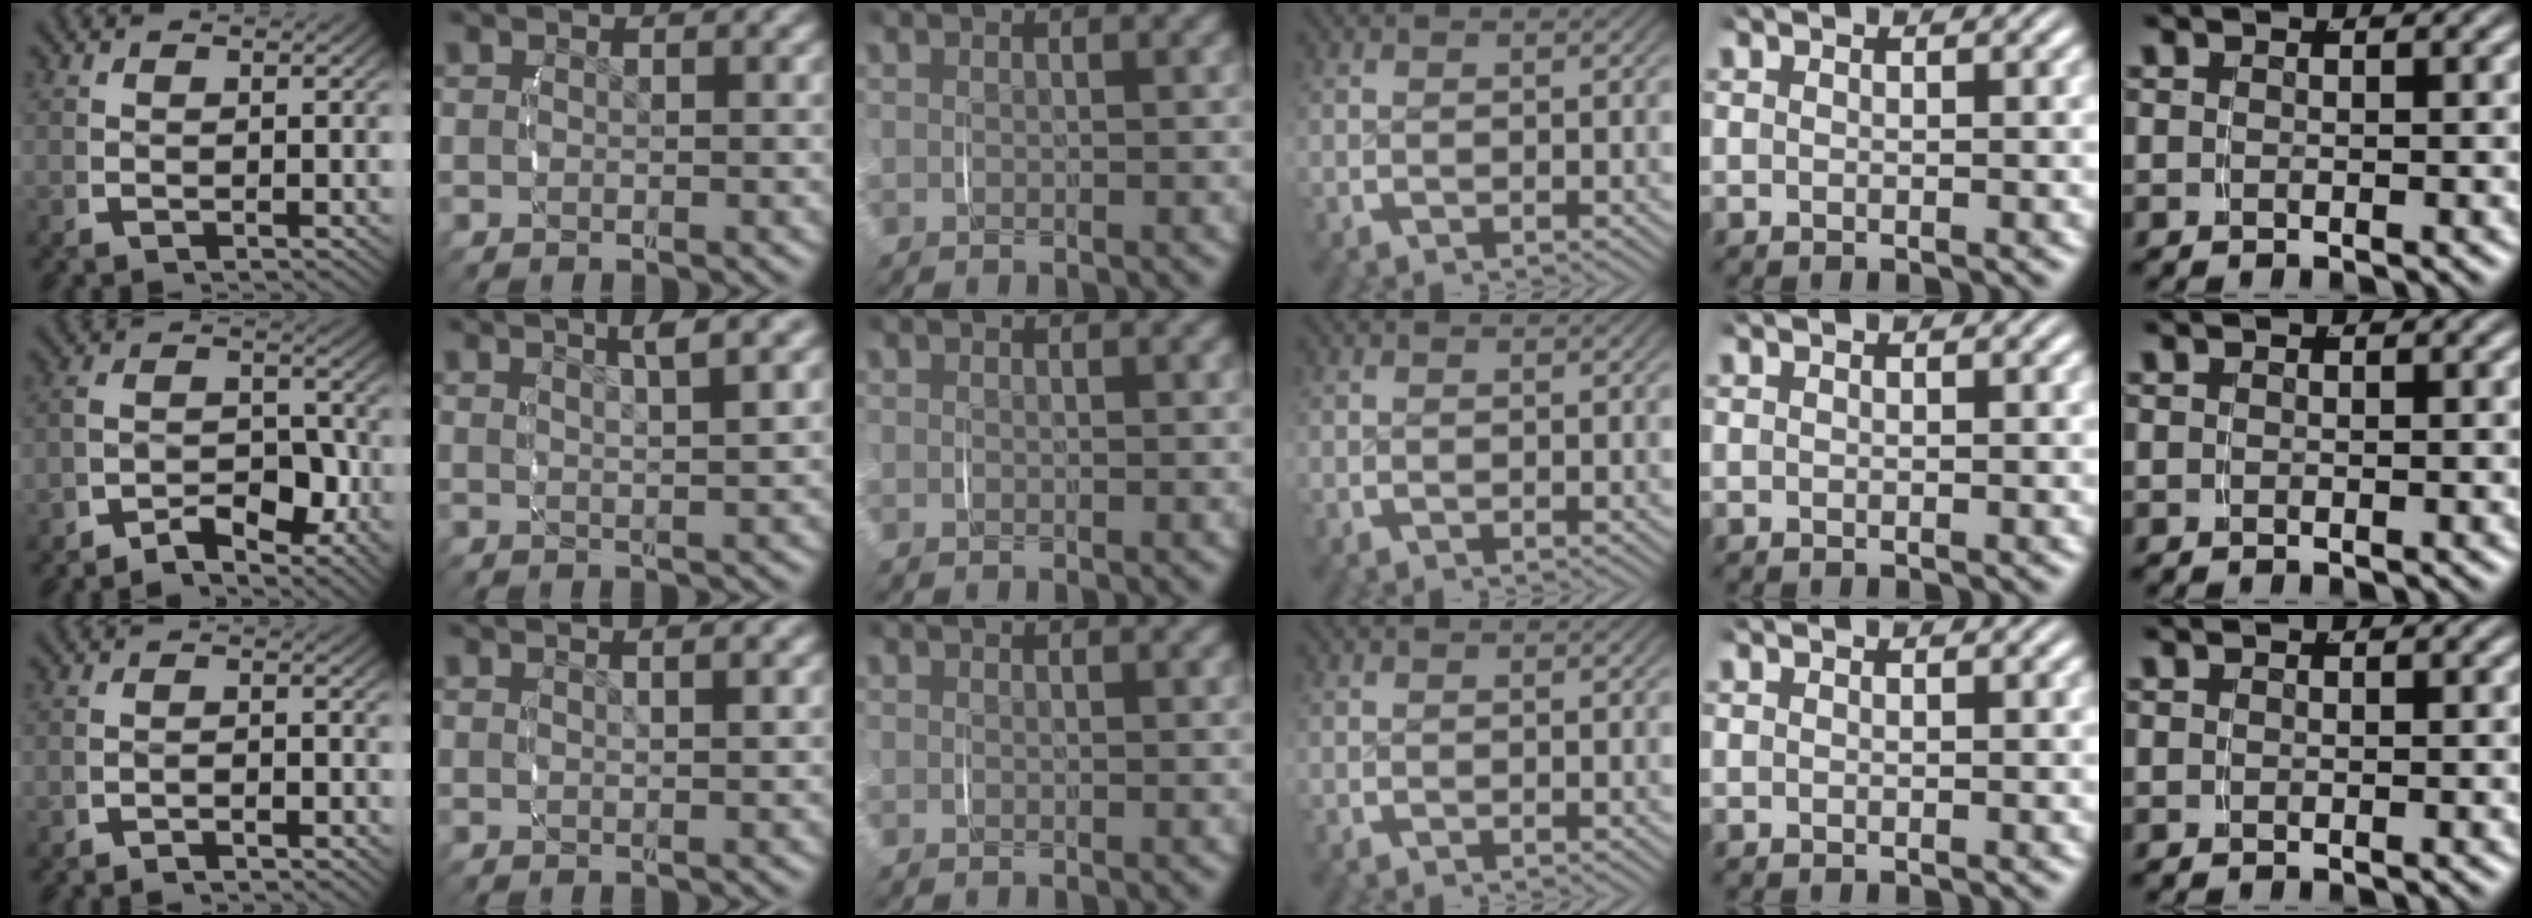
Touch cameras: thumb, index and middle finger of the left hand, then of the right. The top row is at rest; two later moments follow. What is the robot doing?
{"motion": "lift_and_place", "object": "ethernet cable"}